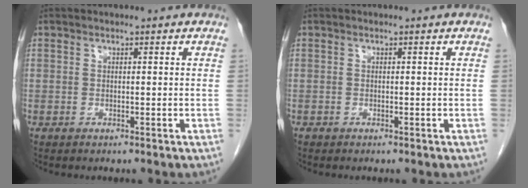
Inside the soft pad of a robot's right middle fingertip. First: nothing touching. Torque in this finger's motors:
{"motor_torque": [-0.26, 0.11, -0.02, 0.00]}